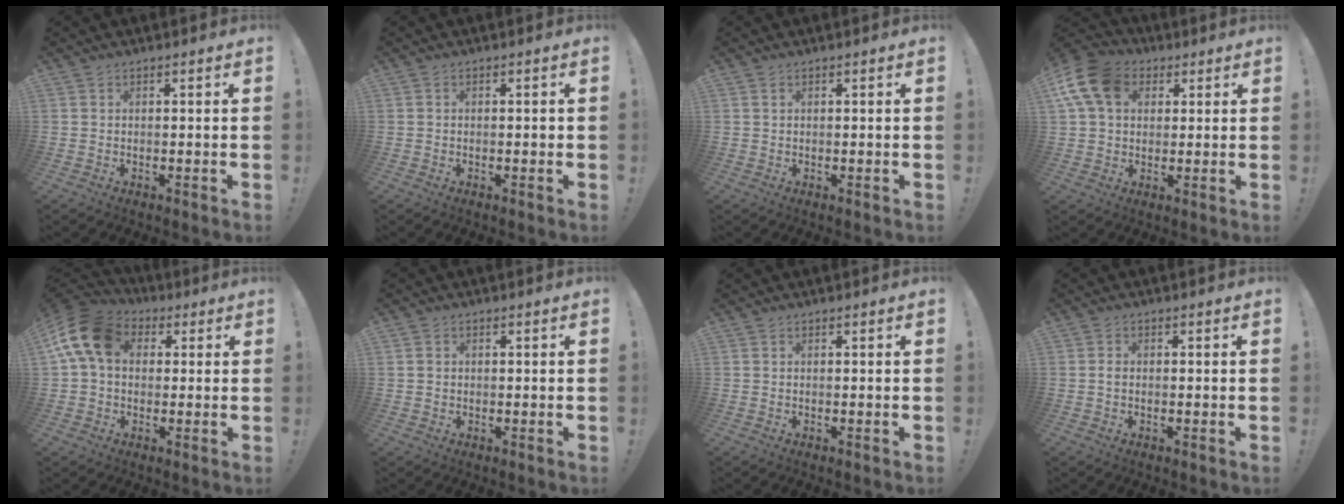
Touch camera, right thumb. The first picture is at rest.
{"total": 0.6, "force": [-0.3, 0.4, 0.3], "torque": [-0.010, 0.004, -0.005]}
{"total": 0.6, "force": [0.4, 0.3, 0.4], "torque": [-0.013, 0.003, 0.009]}
{"total": 14.0, "force": [4.5, 10.2, 8.5], "torque": [-0.168, -0.006, 0.090]}
{"total": 14.7, "force": [3.5, 10.2, 9.9], "torque": [-0.183, 0.007, 0.069]}
{"total": 1.1, "force": [0.2, 1.1, 0.3], "torque": [-0.001, 0.002, 0.002]}
{"total": 0.0}
{"total": 1.1, "force": [-0.2, 0.7, 0.8], "torque": [-0.018, 0.005, -0.005]}